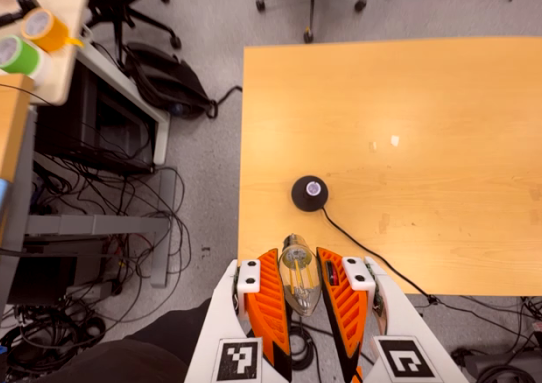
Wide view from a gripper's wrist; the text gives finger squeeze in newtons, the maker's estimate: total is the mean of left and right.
{"total": 12.8, "left": 13.4, "right": 12.1}